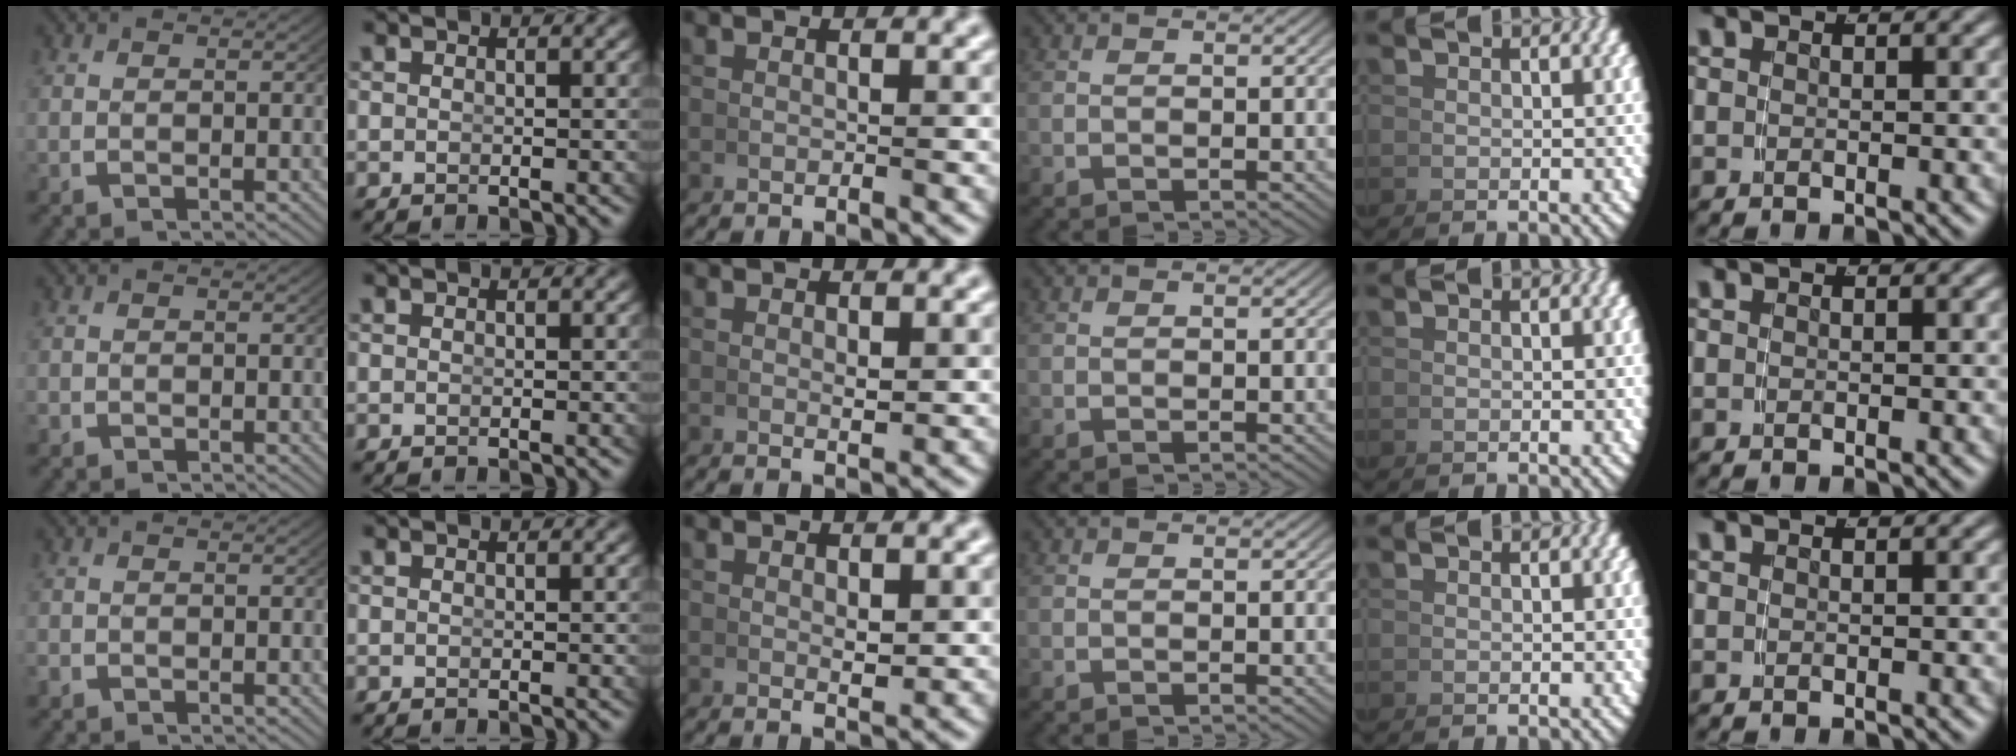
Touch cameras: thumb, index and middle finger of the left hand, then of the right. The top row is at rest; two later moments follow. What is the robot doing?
{"motion": "lift_and_place", "object": "dispenser bottle"}